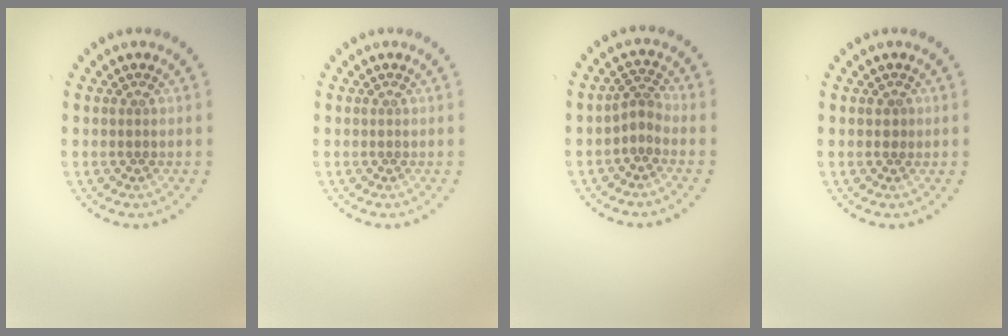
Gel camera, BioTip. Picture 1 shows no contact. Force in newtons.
{"total": 0.0}
{"total": 1.8, "press": 1.2, "slide": 1.3}
{"total": 0.7, "press": 0.6, "slide": 0.3}